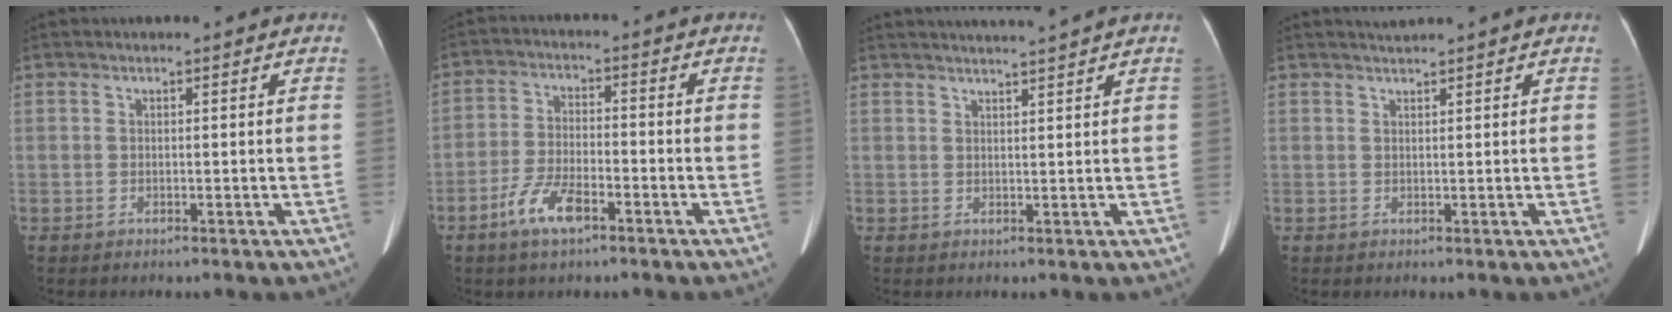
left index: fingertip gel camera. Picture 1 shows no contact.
{"total": 6.5, "force": [-4.0, 2.0, 4.7], "torque": [-0.102, -0.001, -0.074]}
{"total": 5.2, "force": [4.7, -1.6, 1.7], "torque": [-0.019, 0.008, 0.064]}
{"total": 1.0, "force": [0.9, -0.5, 0.0], "torque": [-0.006, 0.003, 0.024]}